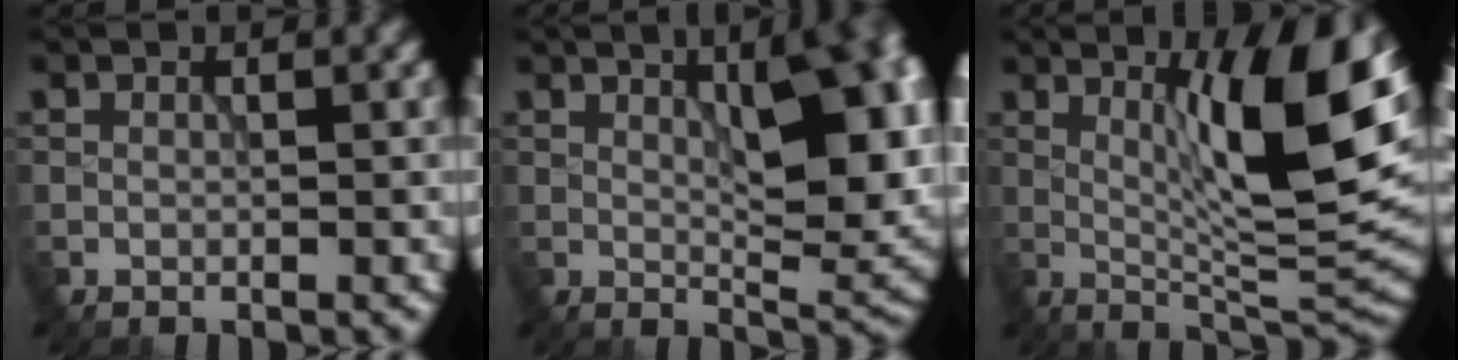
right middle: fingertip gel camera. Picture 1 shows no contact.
{"total": 11.9, "force": [2.6, 4.9, 10.5], "torque": [-0.107, 0.011, 0.031]}
{"total": 11.4, "force": [3.1, 2.1, 10.8], "torque": [-0.158, -0.008, 0.055]}